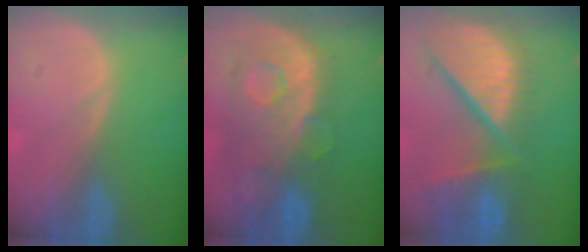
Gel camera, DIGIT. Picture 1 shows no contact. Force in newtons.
{"total": 11.3, "press": 9.8, "slide": 5.6}
{"total": 12.9, "press": 10.7, "slide": 7.2}